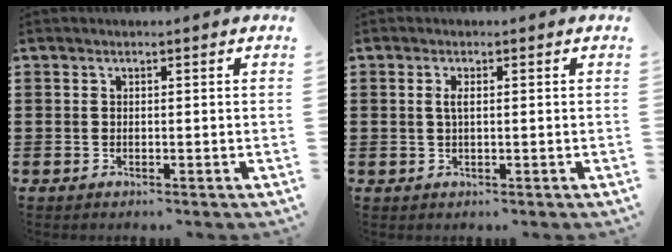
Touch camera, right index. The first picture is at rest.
{"total": 1.4, "force": [0.2, 0.3, 1.4], "torque": [-0.027, 0.003, 0.002]}